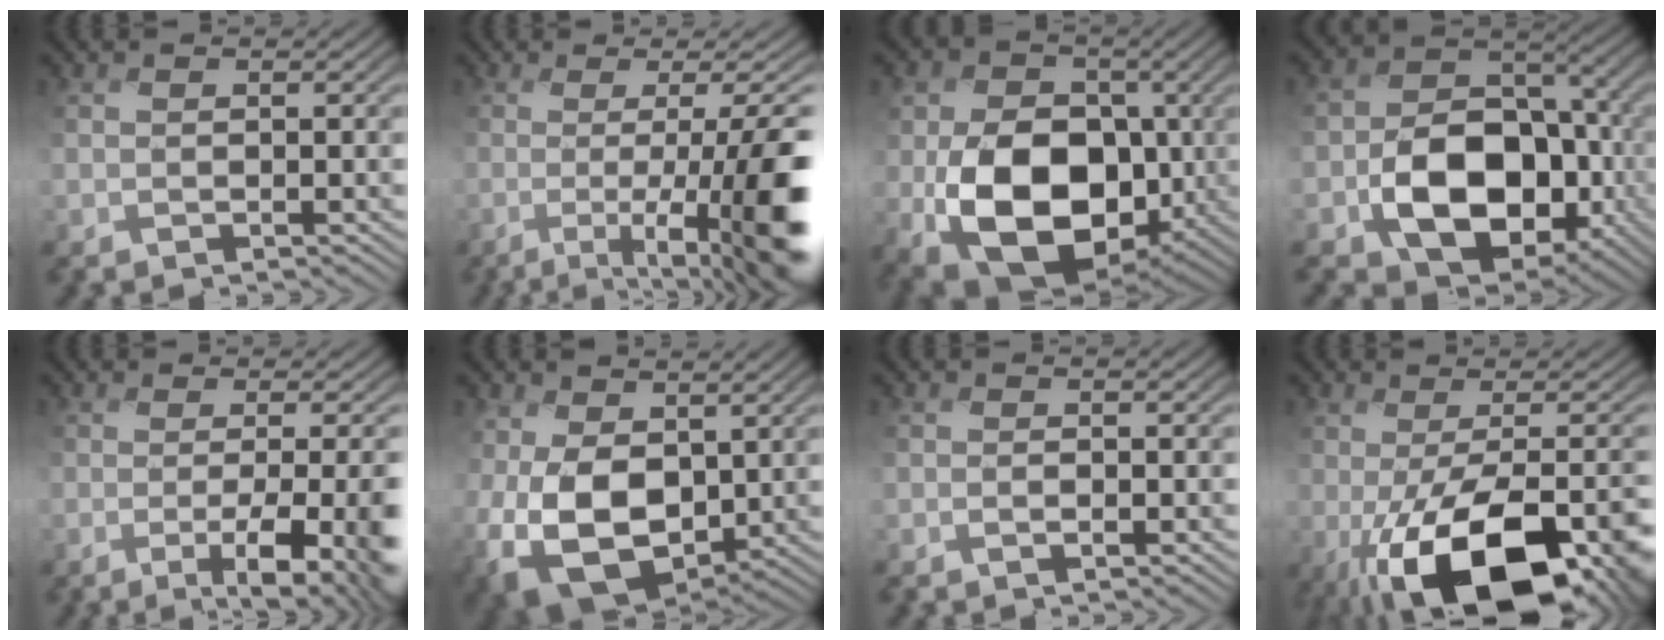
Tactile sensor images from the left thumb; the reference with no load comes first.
{"total": 14.5, "force": [-2.6, 3.7, 13.8], "torque": [-0.169, -0.011, -0.030]}
{"total": 15.0, "force": [-2.7, 10.6, 10.3], "torque": [-0.190, -0.036, -0.049]}
{"total": 13.4, "force": [-4.1, 9.7, 8.3], "torque": [-0.137, -0.029, -0.076]}
{"total": 10.8, "force": [-2.7, 3.6, 9.8], "torque": [-0.102, -0.011, -0.029]}
{"total": 12.3, "force": [0.0, 8.4, 8.9], "torque": [-0.218, -0.028, 0.000]}
{"total": 1.1, "force": [-0.4, 0.3, 1.0], "torque": [-0.021, 0.000, -0.008]}
{"total": 18.0, "force": [-6.3, 7.3, 15.2], "torque": [-0.232, -0.030, -0.073]}